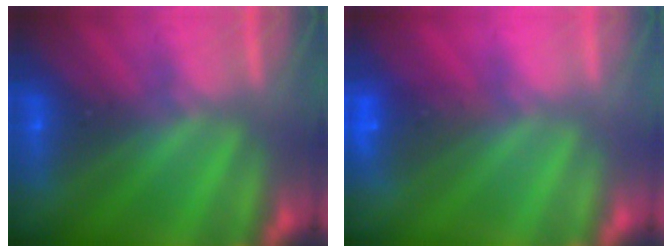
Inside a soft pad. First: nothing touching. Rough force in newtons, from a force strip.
{"total": 3.2}